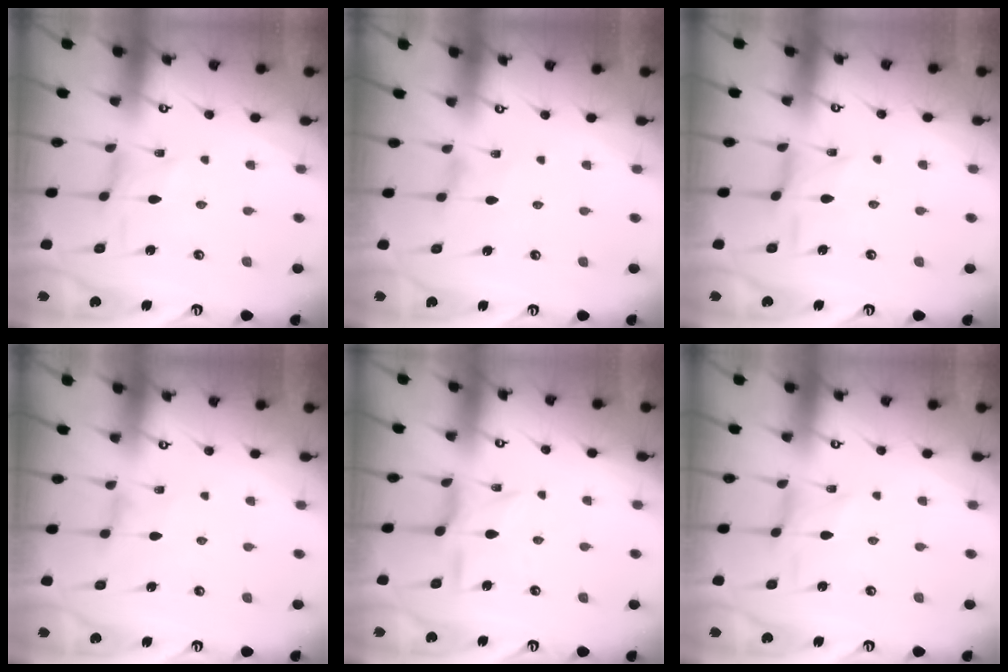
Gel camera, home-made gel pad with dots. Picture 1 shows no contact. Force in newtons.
{"total": 1.0, "press": 1.0, "slide": 0.1}
{"total": 2.9, "press": 2.9, "slide": 0.3}
{"total": 1.4, "press": 1.3, "slide": 0.4}
{"total": 6.6, "press": 6.6, "slide": 0.3}
{"total": 0.0}